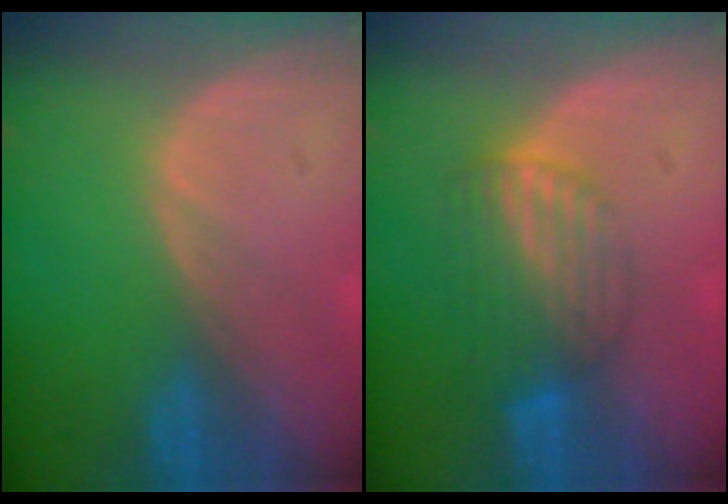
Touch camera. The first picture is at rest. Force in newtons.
{"total": 6.9, "press": 6.0, "slide": 3.5}